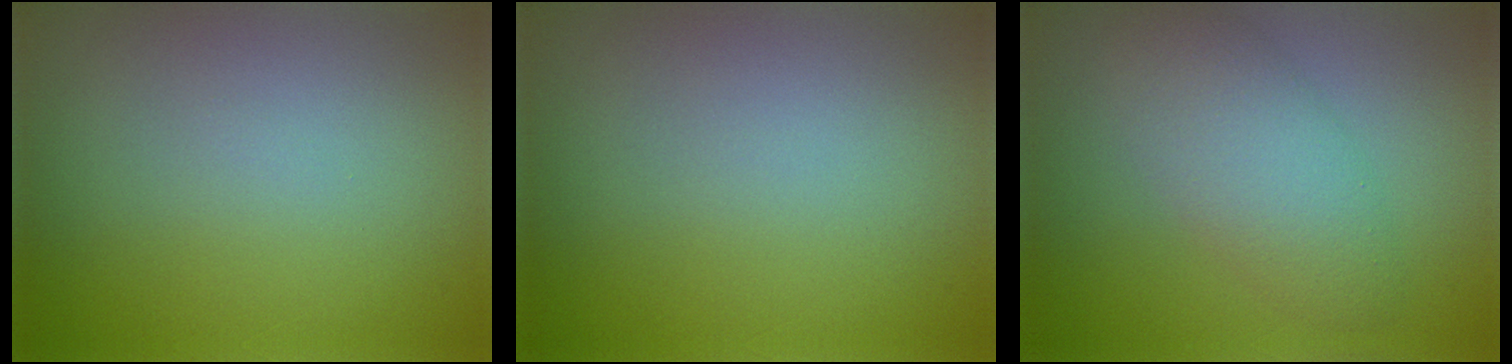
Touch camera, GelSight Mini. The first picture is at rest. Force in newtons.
{"total": 0.0}
{"total": 4.2, "press": 4.2, "slide": 0.1}